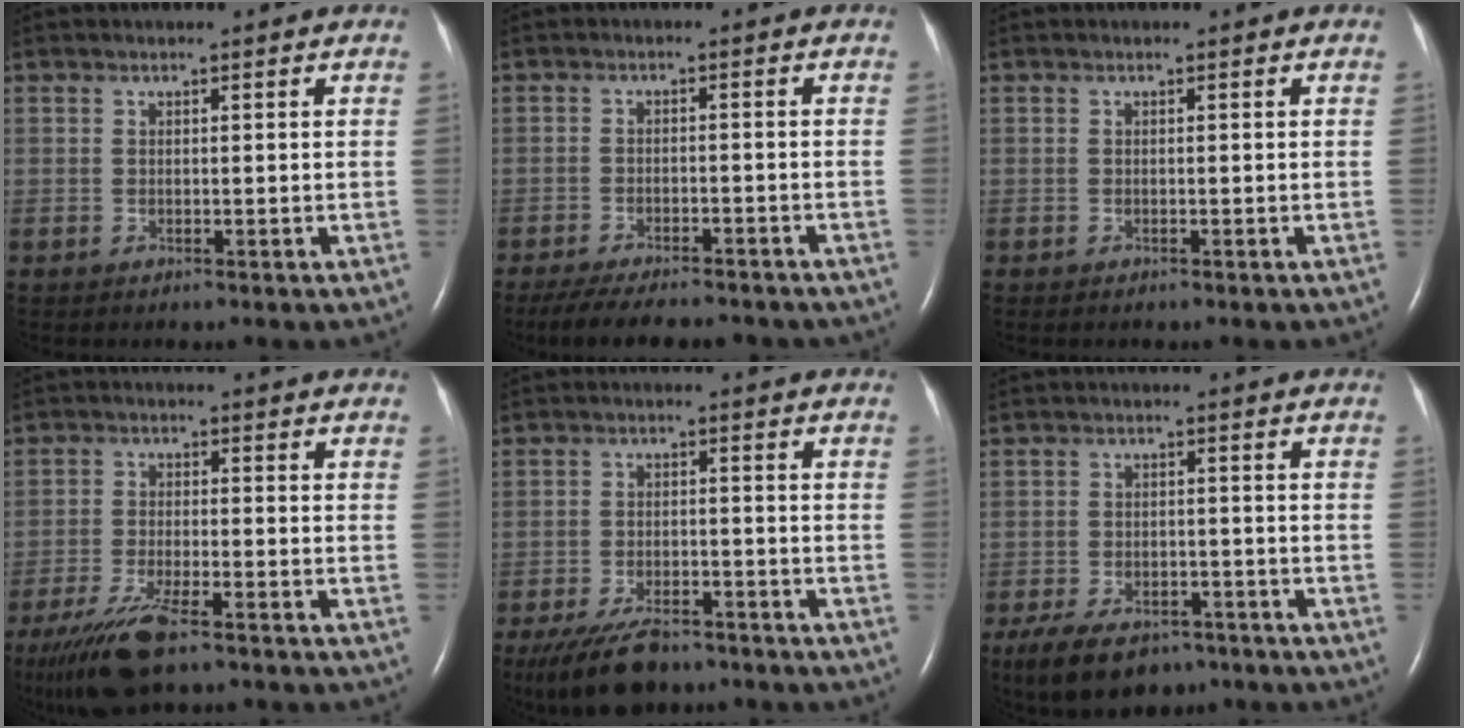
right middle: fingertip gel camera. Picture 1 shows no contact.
{"total": 12.7, "force": [-11.0, 3.0, 5.5], "torque": [-0.095, -0.013, -0.149]}
{"total": 0.0}
{"total": 10.3, "force": [-7.4, 2.1, 6.9], "torque": [-0.136, -0.027, -0.129]}
{"total": 9.1, "force": [-7.1, 3.5, 4.4], "torque": [-0.081, -0.013, -0.119]}
{"total": 10.4, "force": [-7.5, 5.2, 5.1], "torque": [-0.094, -0.002, -0.115]}